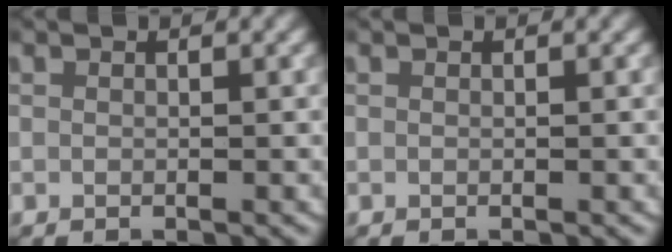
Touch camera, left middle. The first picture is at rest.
{"total": 0.0}